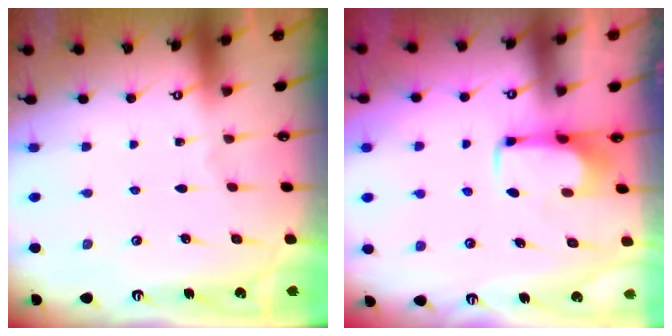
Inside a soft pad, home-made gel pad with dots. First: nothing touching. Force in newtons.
{"total": 2.0, "press": 1.9, "slide": 0.4}